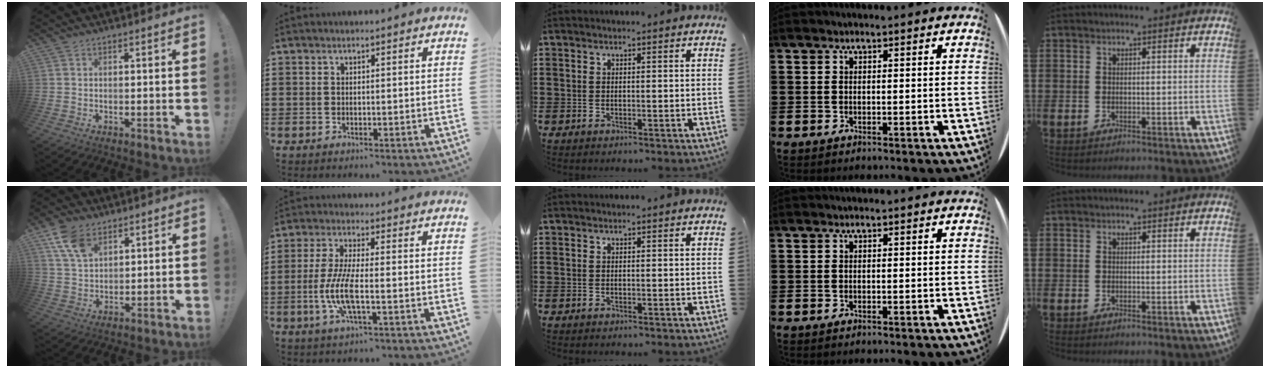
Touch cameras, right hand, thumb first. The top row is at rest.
{"thumb": {"total": 9.4, "force": [5.6, 5.3, 5.2], "torque": [-0.098, -0.016, 0.111]}, "index": {"total": 7.3, "force": [-2.0, 1.8, 6.8], "torque": [-0.159, -0.015, -0.046]}}